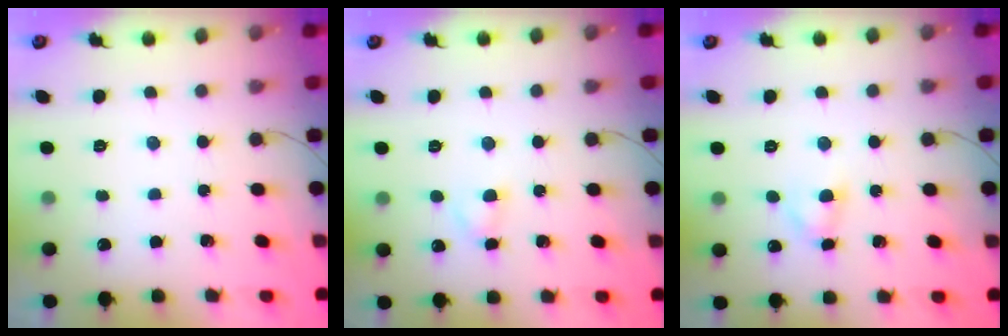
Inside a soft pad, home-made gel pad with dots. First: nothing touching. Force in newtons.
{"total": 2.8, "press": 2.6, "slide": 1.1}
{"total": 3.4, "press": 3.2, "slide": 1.1}